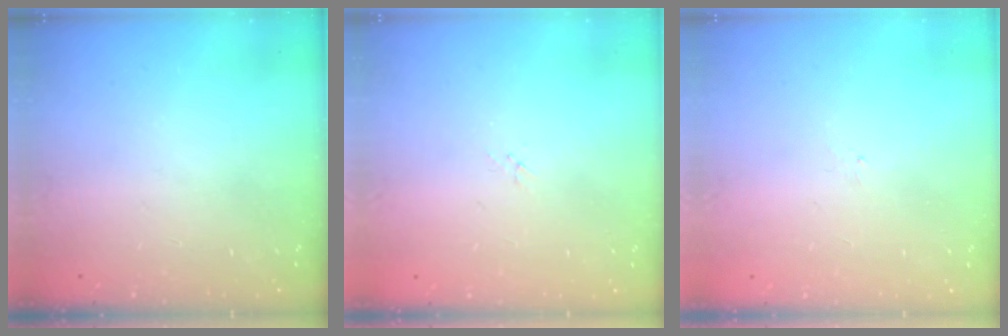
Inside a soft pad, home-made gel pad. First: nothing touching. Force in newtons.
{"total": 1.7, "press": 1.6, "slide": 0.2}
{"total": 1.3, "press": 1.2, "slide": 0.5}